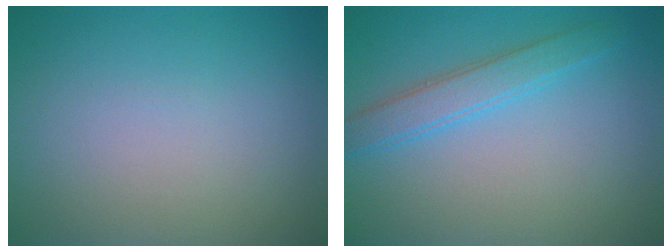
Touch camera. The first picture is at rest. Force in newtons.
{"total": 2.8, "press": 2.8, "slide": 0.1}